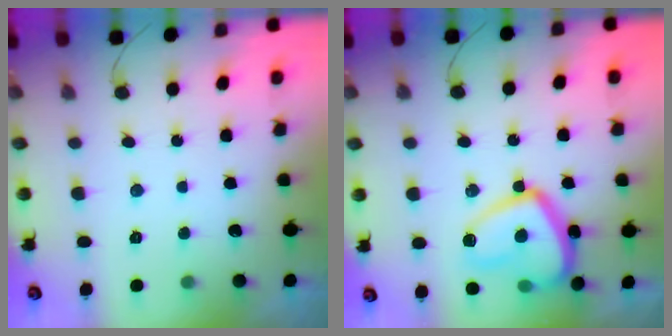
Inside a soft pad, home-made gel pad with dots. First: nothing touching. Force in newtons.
{"total": 15.4, "press": 15.3, "slide": 1.6}